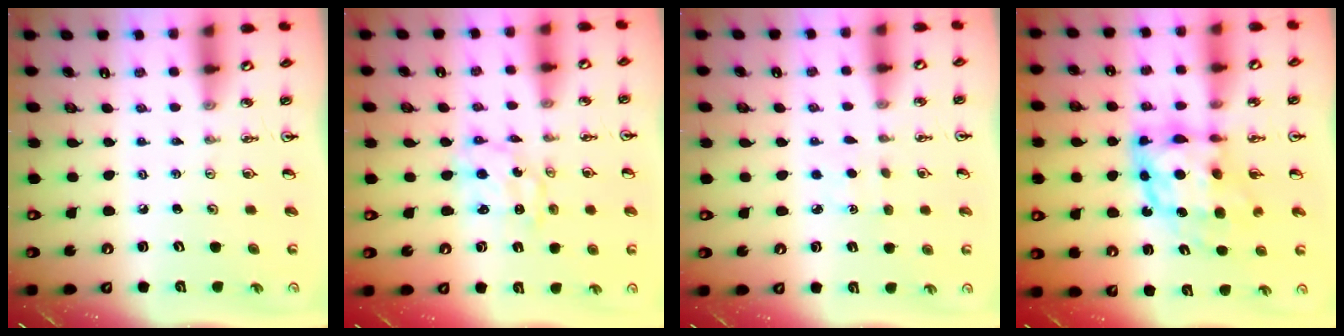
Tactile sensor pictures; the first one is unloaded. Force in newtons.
{"total": 2.7, "press": 2.7, "slide": 0.3}
{"total": 1.5, "press": 1.5, "slide": 0.2}
{"total": 10.8, "press": 10.7, "slide": 1.0}